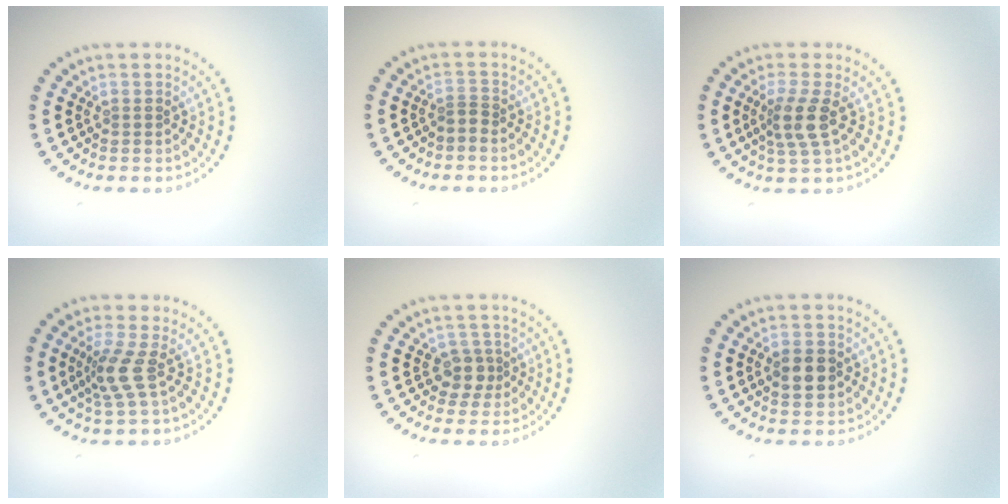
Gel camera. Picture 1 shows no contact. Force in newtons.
{"total": 0.9, "press": 0.6, "slide": 0.7}
{"total": 2.9, "press": 2.3, "slide": 1.8}
{"total": 2.8, "press": 2.0, "slide": 1.9}
{"total": 2.1, "press": 1.7, "slide": 1.2}
{"total": 3.0, "press": 3.0, "slide": 0.1}